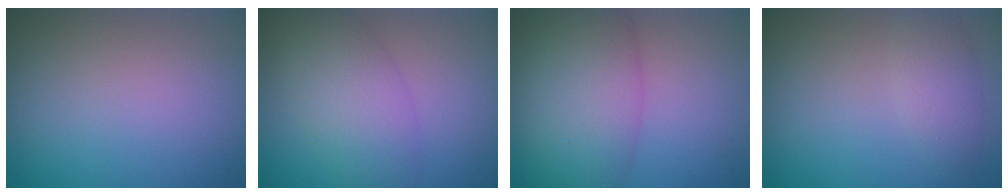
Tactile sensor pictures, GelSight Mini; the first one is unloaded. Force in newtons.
{"total": 4.9, "press": 4.9, "slide": 0.2}
{"total": 7.6, "press": 7.6, "slide": 0.6}
{"total": 2.1, "press": 2.1, "slide": 0.2}